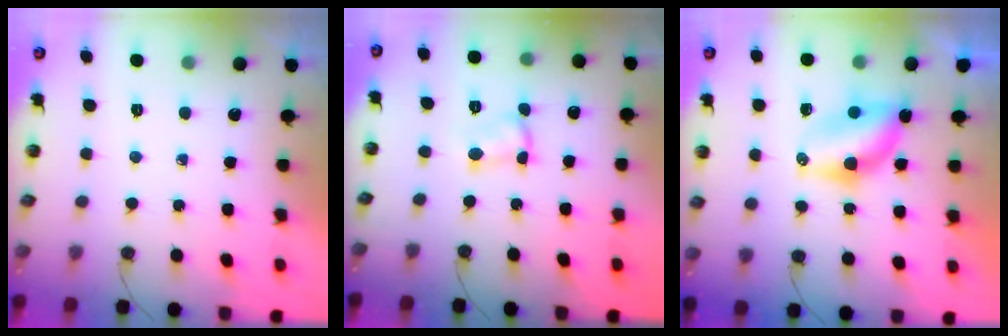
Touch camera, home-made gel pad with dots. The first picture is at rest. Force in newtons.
{"total": 2.3, "press": 2.3, "slide": 0.1}
{"total": 6.5, "press": 6.5, "slide": 0.2}